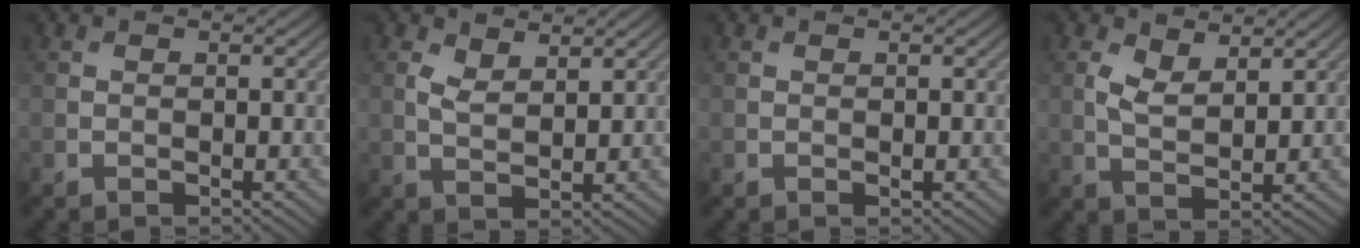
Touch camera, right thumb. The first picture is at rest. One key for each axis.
{"total": 3.2, "fx": 1.9, "fy": 1.4, "fz": 2.2, "tx": -0.054, "ty": -0.004, "tz": 0.041}
{"total": 0.0}
{"total": 4.2, "fx": 2.2, "fy": 1.9, "fz": 3.0, "tx": -0.074, "ty": -0.003, "tz": 0.045}